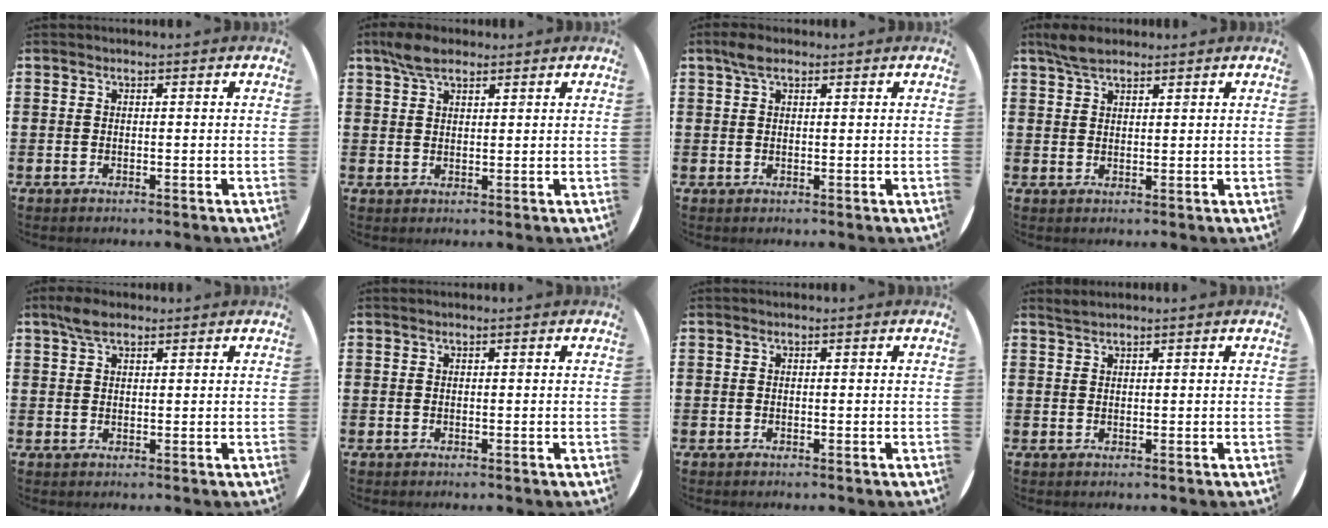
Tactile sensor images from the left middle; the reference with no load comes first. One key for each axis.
{"total": 4.1, "fx": 3.1, "fy": 1.8, "fz": 2.1, "tx": -0.048, "ty": 0.009, "tz": 0.056}
{"total": 2.2, "fx": 1.5, "fy": 1.0, "fz": 1.3, "tx": -0.021, "ty": 0.003, "tz": 0.025}
{"total": 3.5, "fx": 2.8, "fy": 1.3, "fz": 1.6, "tx": -0.037, "ty": 0.007, "tz": 0.053}
{"total": 3.1, "fx": 2.2, "fy": 1.3, "fz": 1.6, "tx": -0.028, "ty": 0.004, "tz": 0.038}
{"total": 0.0}
{"total": 0.0}
{"total": 0.9, "fx": 0.9, "fy": -0.1, "fz": 0.1, "tx": -0.001, "ty": 0.000, "tz": 0.018}